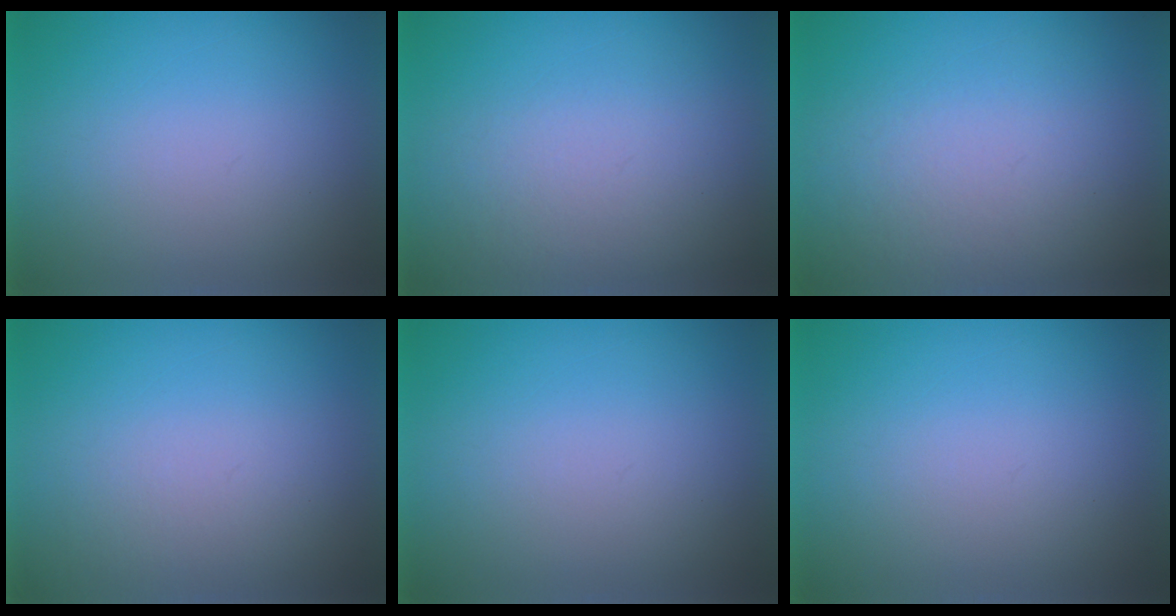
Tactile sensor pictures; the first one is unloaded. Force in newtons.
{"total": 3.7}
{"total": 5.0}
{"total": 1.8}
{"total": 0.0}
{"total": 0.0}